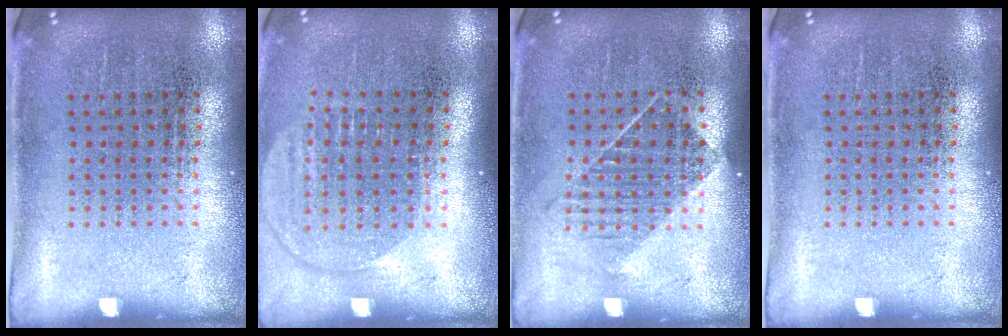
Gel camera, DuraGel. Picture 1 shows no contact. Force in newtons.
{"total": 1.5, "press": 1.3, "slide": 0.8}
{"total": 1.1, "press": 0.9, "slide": 0.6}
{"total": 0.0}